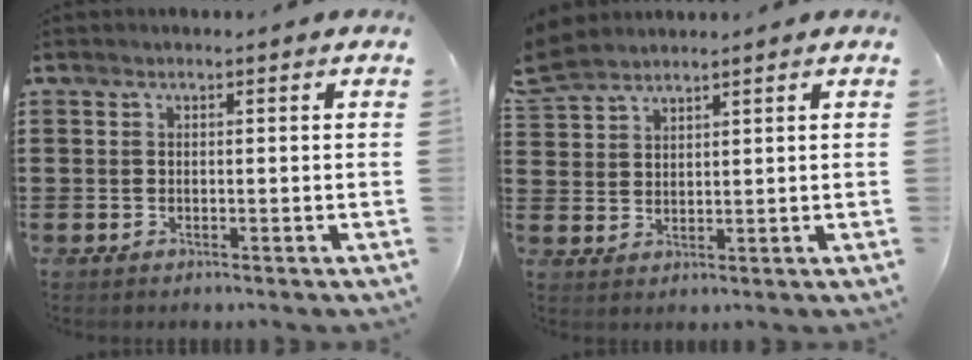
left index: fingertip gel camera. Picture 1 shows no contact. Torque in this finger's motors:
{"motor_torque": [0.54, -1.25, 0.89, 0.21]}